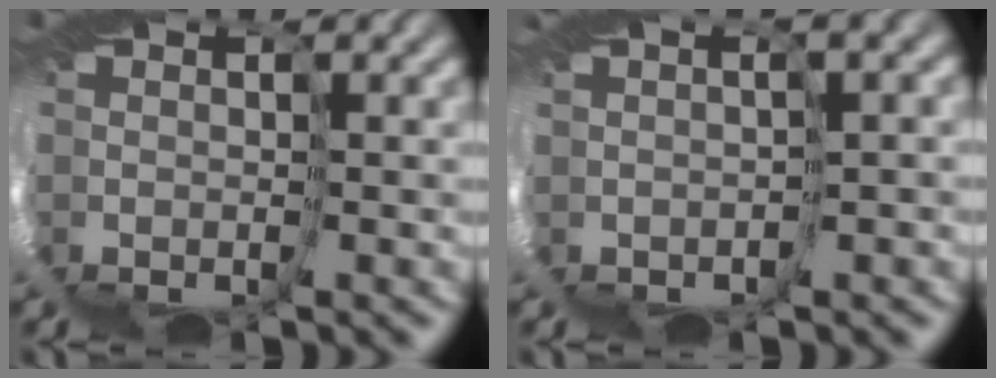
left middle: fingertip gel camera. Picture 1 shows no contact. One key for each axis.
{"total": 3.5, "fx": 0.0, "fy": -3.1, "fz": -1.6, "tx": 0.025, "ty": -0.008, "tz": 0.009}